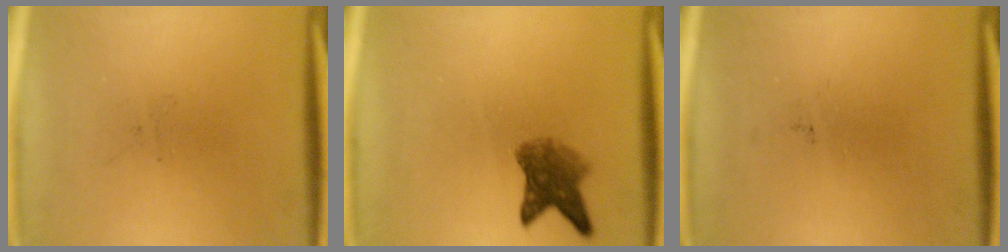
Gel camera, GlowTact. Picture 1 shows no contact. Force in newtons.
{"total": 4.9}
{"total": 0.0}